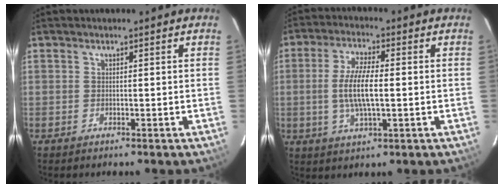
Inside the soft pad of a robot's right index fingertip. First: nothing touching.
{"total": 8.6, "force": [-0.5, 2.5, 8.3], "torque": [-0.164, -0.001, -0.010]}